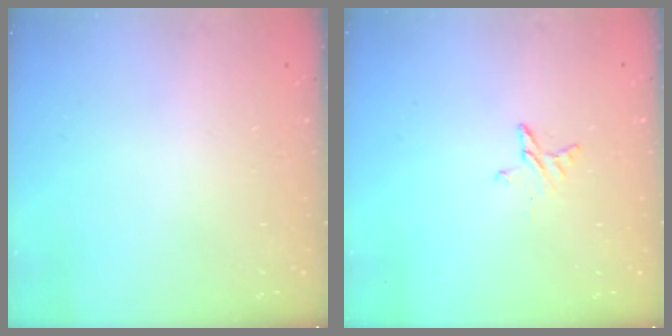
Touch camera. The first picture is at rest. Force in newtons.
{"total": 3.5, "press": 3.5, "slide": 0.3}